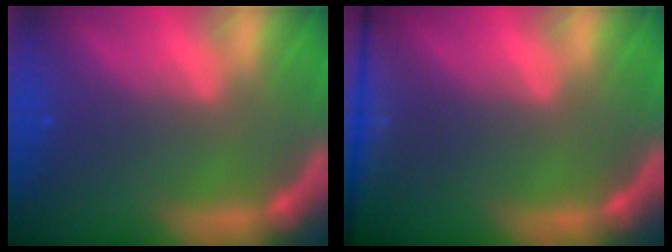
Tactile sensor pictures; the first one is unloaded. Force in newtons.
{"total": 6.5}